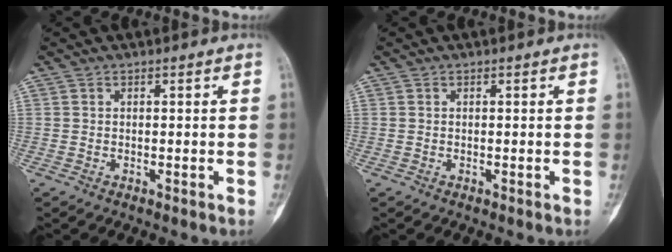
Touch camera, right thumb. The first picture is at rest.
{"total": 0.0}